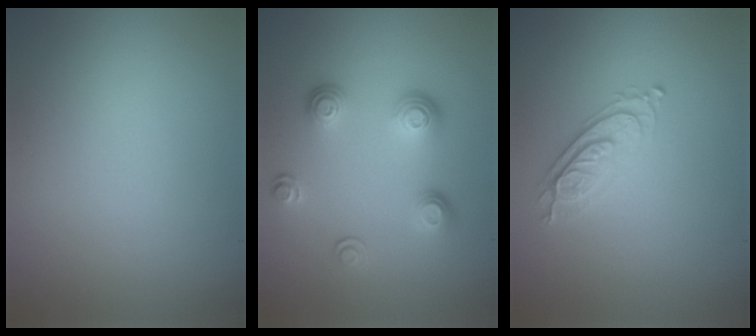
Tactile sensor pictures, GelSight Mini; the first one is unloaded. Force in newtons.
{"total": 3.5, "press": 2.8, "slide": 2.2}
{"total": 2.2, "press": 2.2, "slide": 0.4}